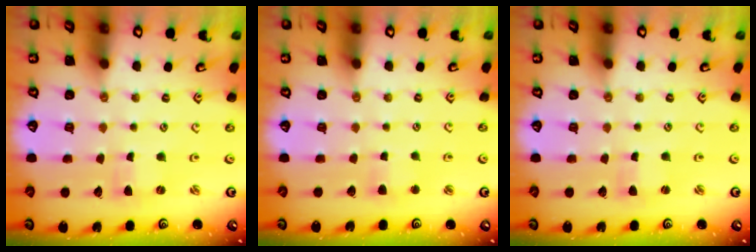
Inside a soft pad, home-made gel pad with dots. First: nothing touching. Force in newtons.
{"total": 2.4, "press": 2.4, "slide": 0.5}
{"total": 1.2, "press": 1.1, "slide": 0.3}